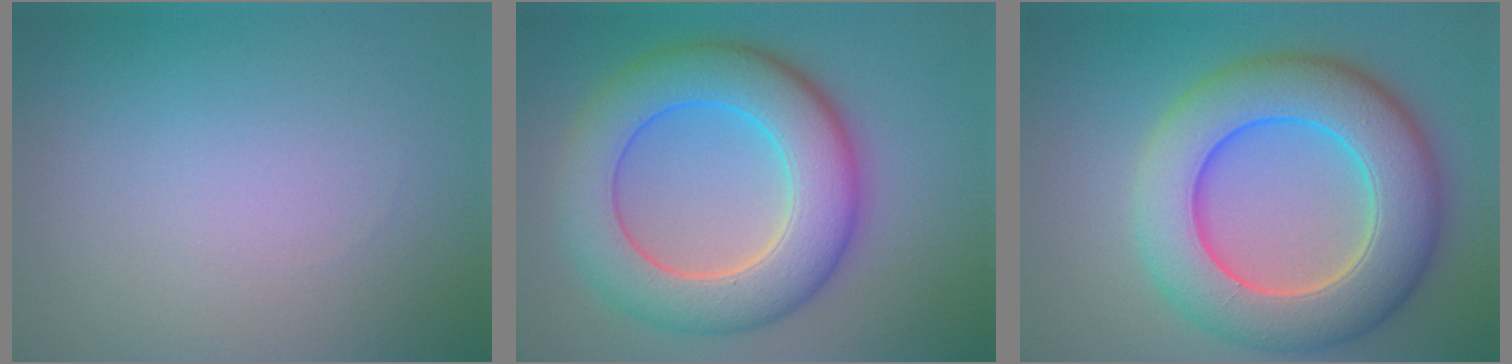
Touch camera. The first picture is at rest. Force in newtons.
{"total": 9.6, "press": 9.6, "slide": 0.6}
{"total": 10.7, "press": 10.7, "slide": 0.2}